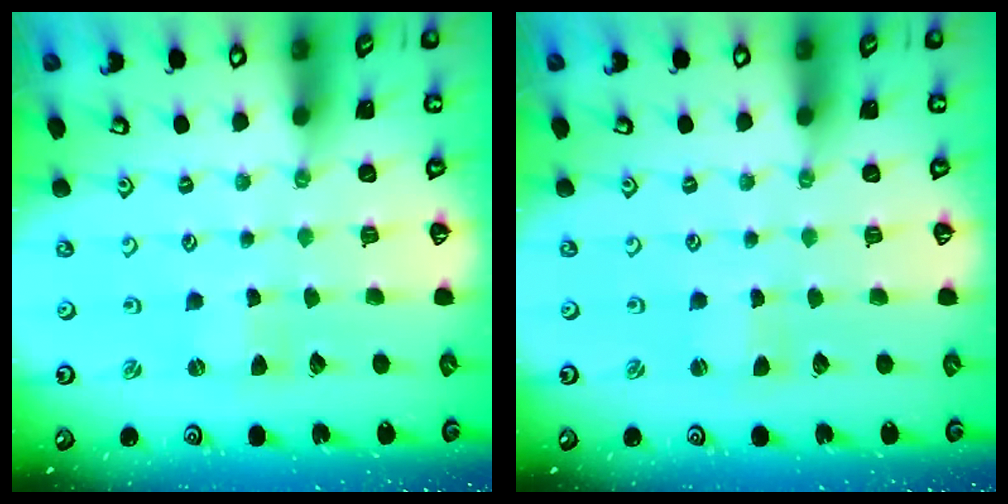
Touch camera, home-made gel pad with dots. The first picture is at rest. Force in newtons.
{"total": 1.1, "press": 1.1, "slide": 0.1}